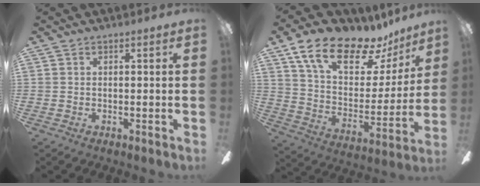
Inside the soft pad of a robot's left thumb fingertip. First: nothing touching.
{"total": 19.3, "force": [13.6, 8.7, 10.5], "torque": [-0.181, -0.084, 0.239]}